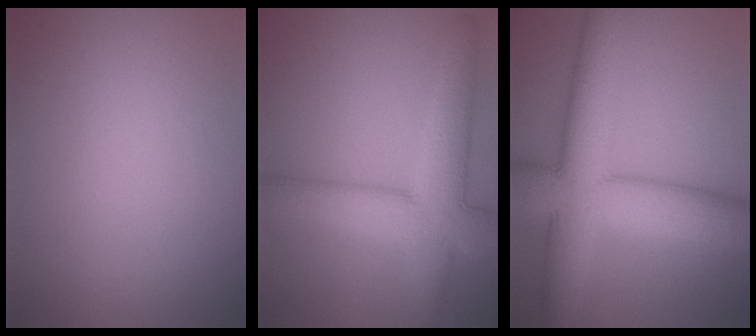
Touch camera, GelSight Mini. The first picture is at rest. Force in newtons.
{"total": 7.5, "press": 7.5, "slide": 0.6}
{"total": 10.5, "press": 10.5, "slide": 0.0}